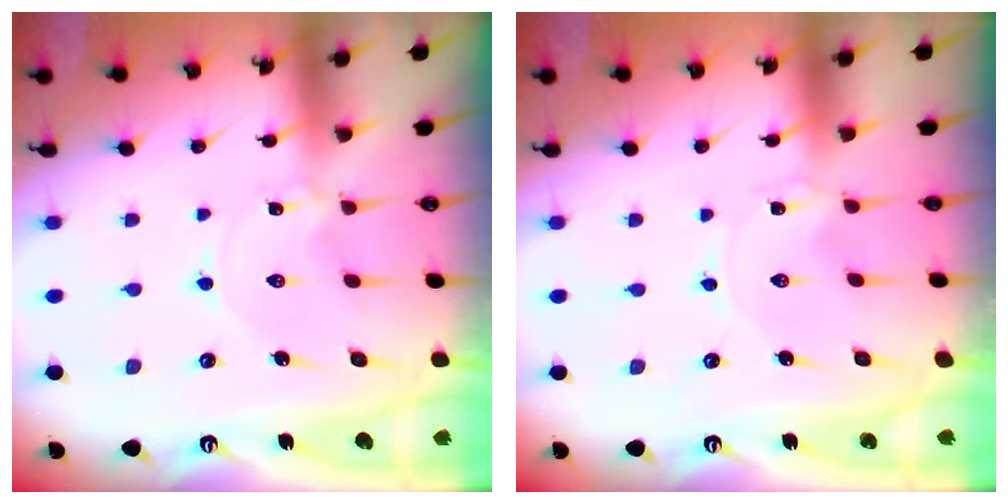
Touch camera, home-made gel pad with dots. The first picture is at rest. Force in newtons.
{"total": 0.0}